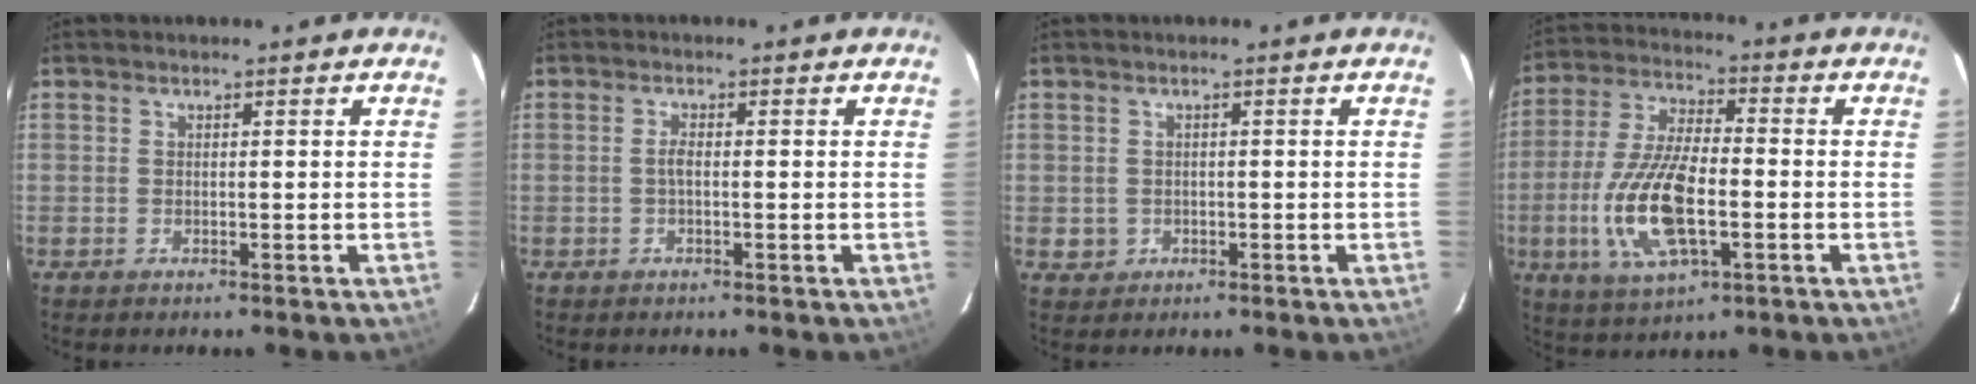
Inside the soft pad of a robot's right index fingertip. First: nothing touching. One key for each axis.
{"total": 1.5, "fx": -0.2, "fy": 0.3, "fz": 1.4, "tx": -0.028, "ty": 0.003, "tz": -0.007}
{"total": 2.4, "fx": -0.3, "fy": 2.3, "fz": 0.3, "tx": -0.006, "ty": 0.003, "tz": 0.001}
{"total": 15.5, "fx": -3.8, "fy": 6.2, "fz": 13.7, "tx": -0.292, "ty": -0.008, "tz": -0.070}